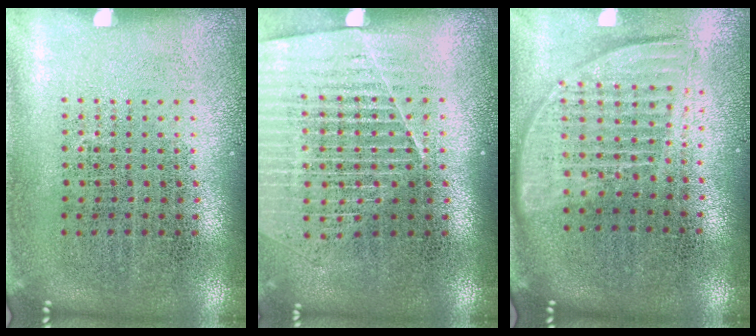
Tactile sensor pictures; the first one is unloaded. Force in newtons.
{"total": 1.3, "press": 1.3, "slide": 0.3}
{"total": 1.8, "press": 1.6, "slide": 1.0}